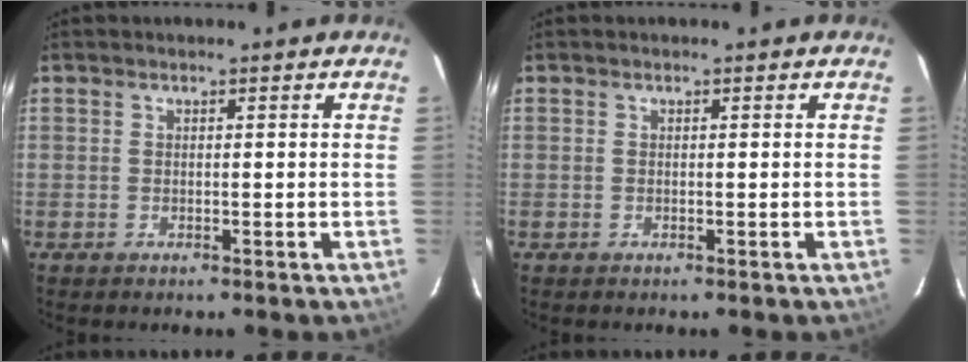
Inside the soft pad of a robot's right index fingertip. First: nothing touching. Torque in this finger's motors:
{"motor_torque": [0.00, 0.00, 0.00, 0.00]}